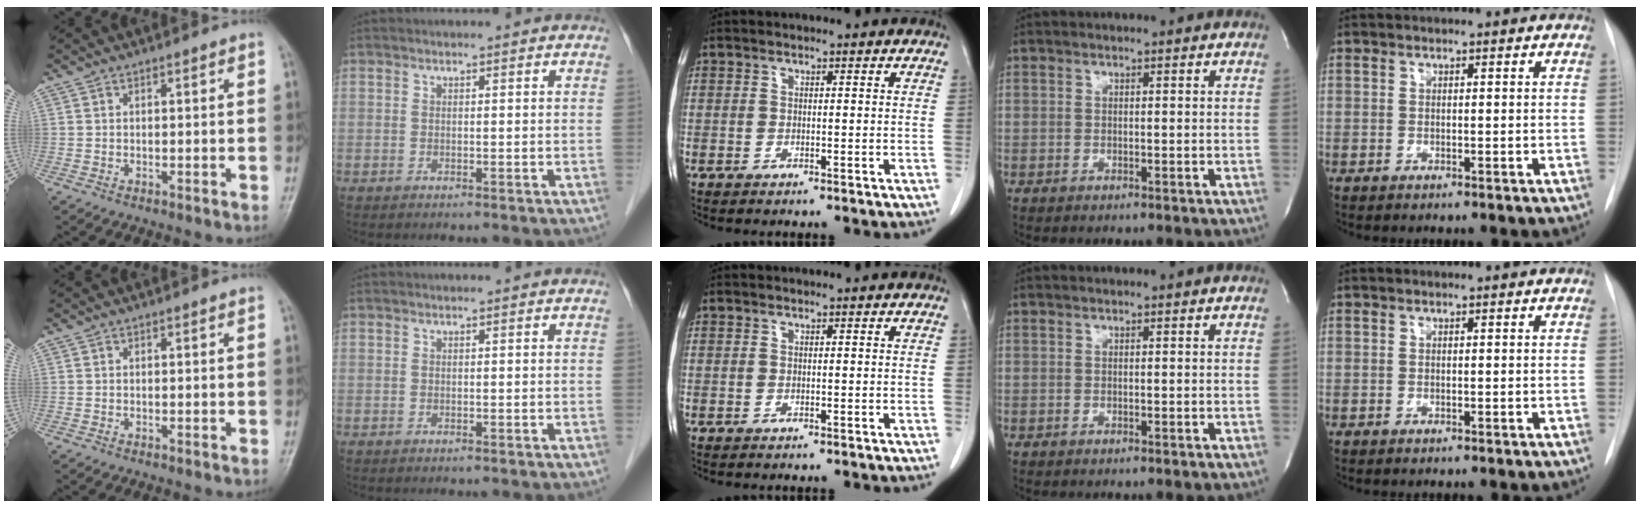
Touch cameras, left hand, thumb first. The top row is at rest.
{}